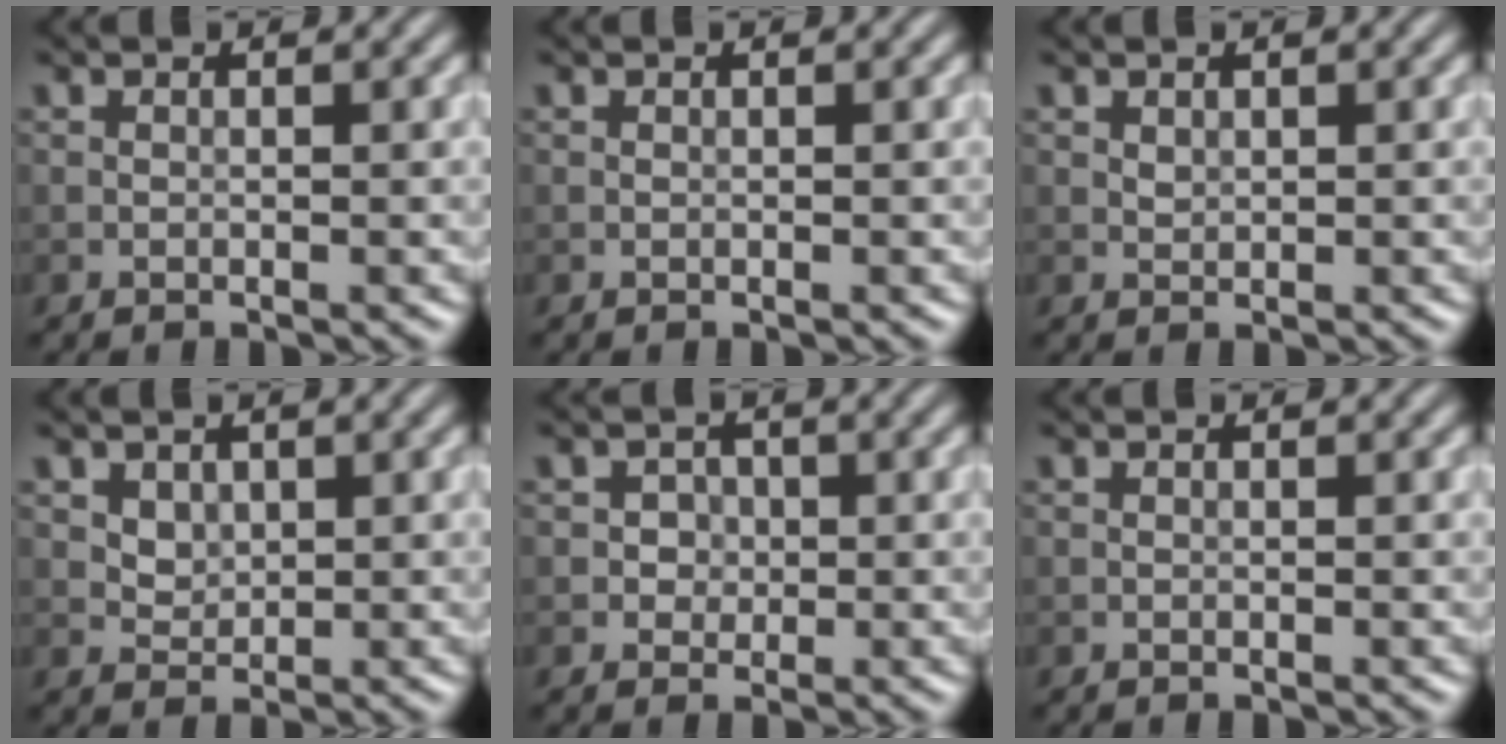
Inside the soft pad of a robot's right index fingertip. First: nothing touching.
{"total": 0.0}
{"total": 0.6, "force": [0.4, 0.4, 0.3], "torque": [-0.008, -0.002, 0.010]}
{"total": 1.8, "force": [0.9, 1.4, 0.8], "torque": [-0.016, -0.008, 0.030]}
{"total": 1.7, "force": [0.1, 1.6, 0.5], "torque": [0.007, 0.002, 0.002]}
{"total": 0.0}